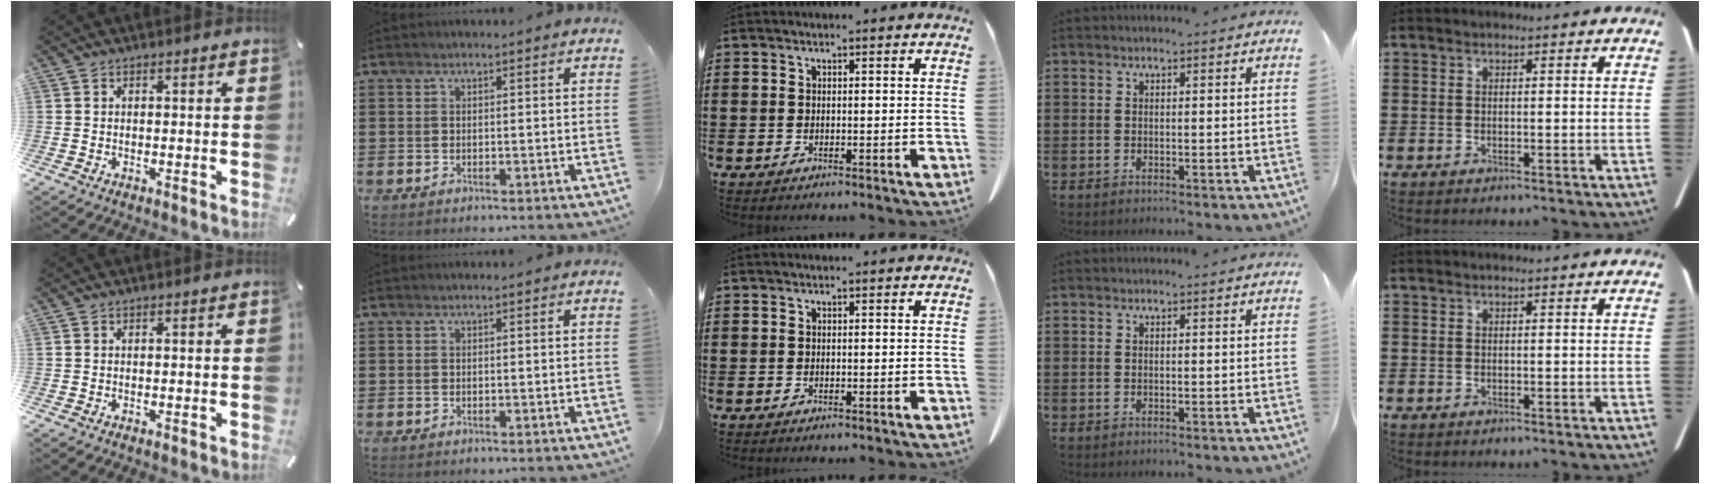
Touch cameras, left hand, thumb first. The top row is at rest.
{}